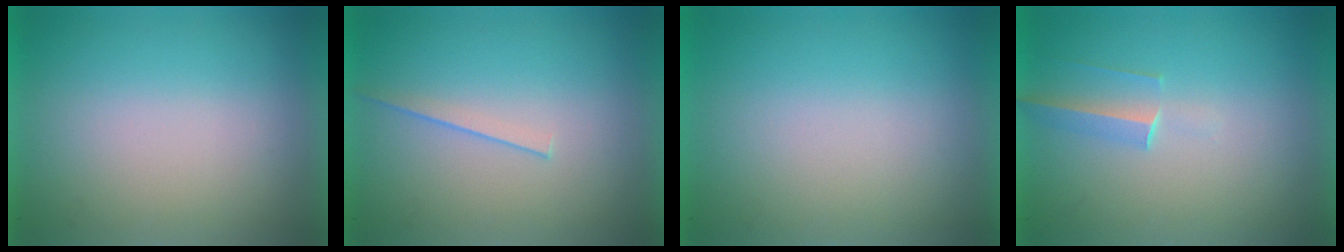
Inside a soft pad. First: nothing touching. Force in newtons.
{"total": 1.1}
{"total": 0.0}
{"total": 1.4}